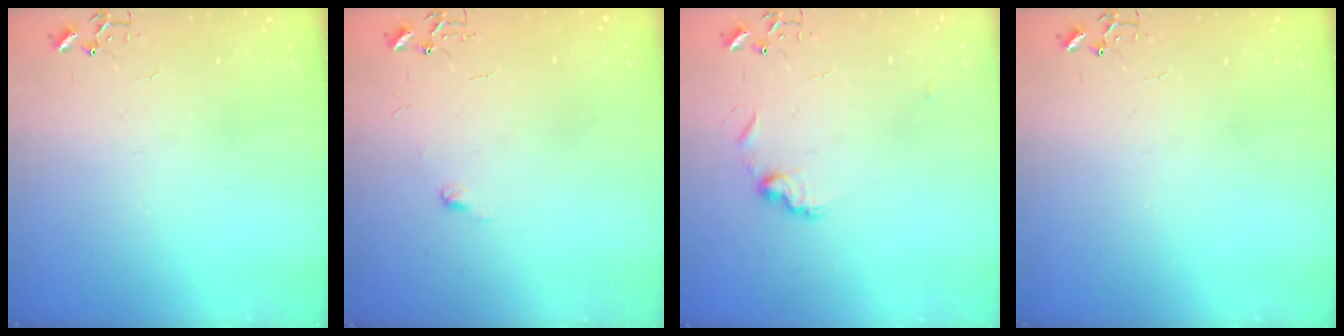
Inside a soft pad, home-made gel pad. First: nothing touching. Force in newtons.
{"total": 4.7, "press": 4.7, "slide": 0.5}
{"total": 8.4, "press": 8.4, "slide": 0.4}
{"total": 0.0}